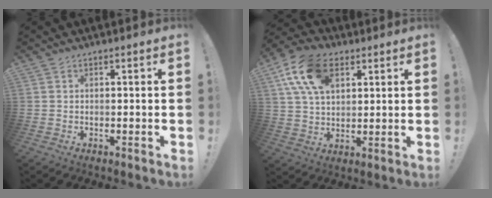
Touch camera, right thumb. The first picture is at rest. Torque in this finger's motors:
{"motor_torque": [1.91, 2.16, 0.28, 0.10, 0.09]}